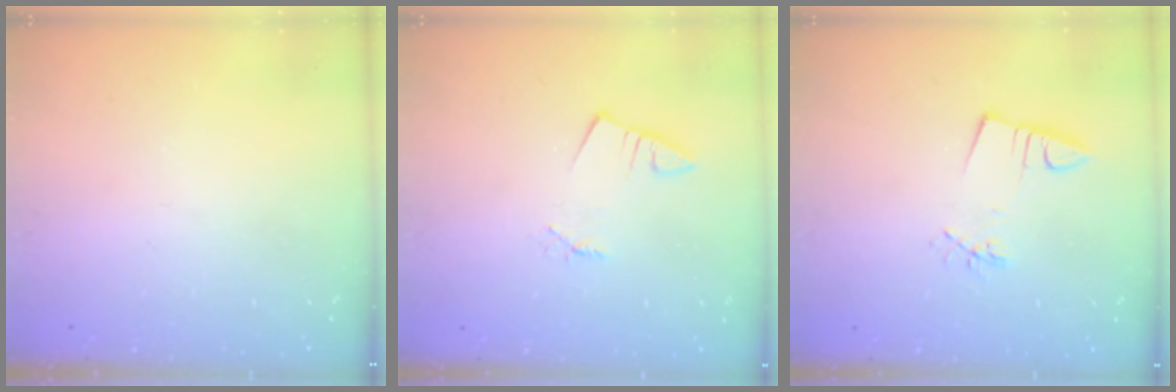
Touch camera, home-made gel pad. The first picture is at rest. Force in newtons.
{"total": 1.2, "press": 1.2, "slide": 0.1}
{"total": 2.5, "press": 0.9, "slide": 2.4}